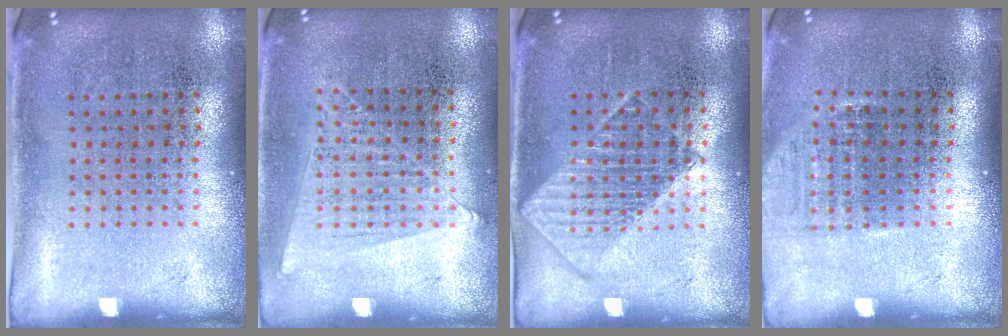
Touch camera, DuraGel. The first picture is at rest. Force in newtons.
{"total": 1.1, "press": 1.0, "slide": 0.4}
{"total": 1.1, "press": 1.1, "slide": 0.2}
{"total": 0.9, "press": 0.8, "slide": 0.4}